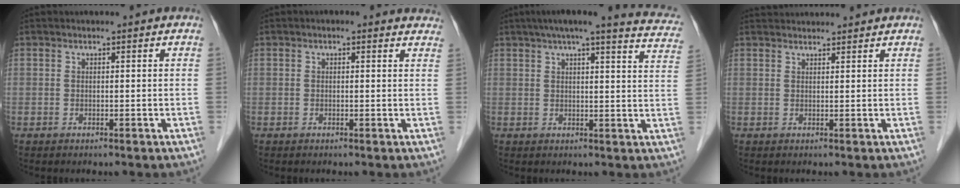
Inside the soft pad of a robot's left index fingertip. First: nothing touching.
{"total": 2.3, "force": [1.8, 1.1, 0.9], "torque": [0.000, 0.006, 0.007]}
{"total": 19.8, "force": [17.0, 2.0, 9.8], "torque": [-0.128, -0.003, 0.192]}
{"total": 4.3, "force": [4.2, 0.4, 0.6], "torque": [-0.009, 0.034, 0.065]}